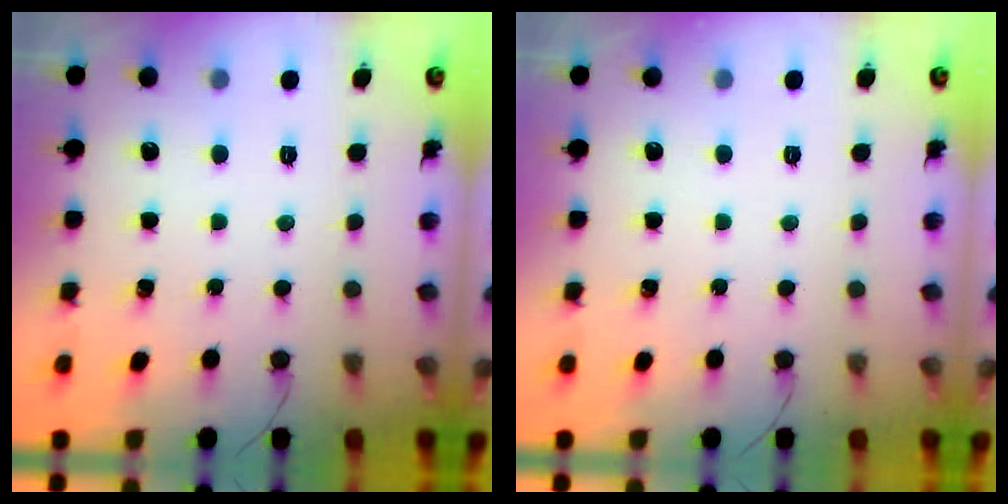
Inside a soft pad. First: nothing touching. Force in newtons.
{"total": 0.0}